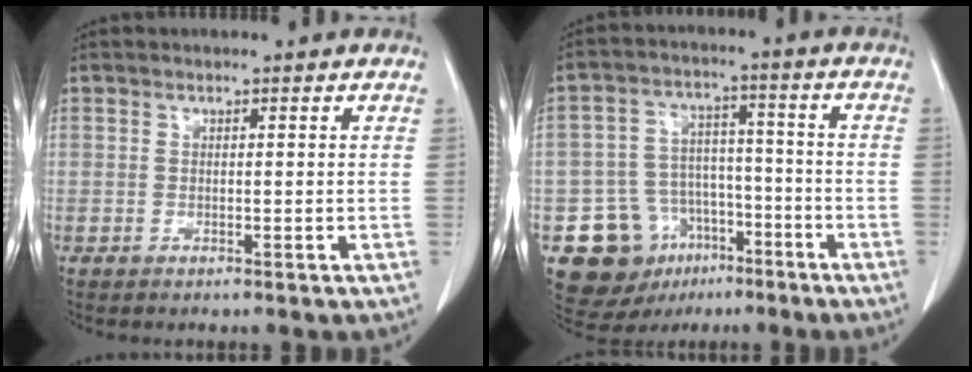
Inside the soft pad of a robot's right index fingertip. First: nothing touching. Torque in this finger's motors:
{"motor_torque": [-0.06, -0.14, -0.33, -0.21]}